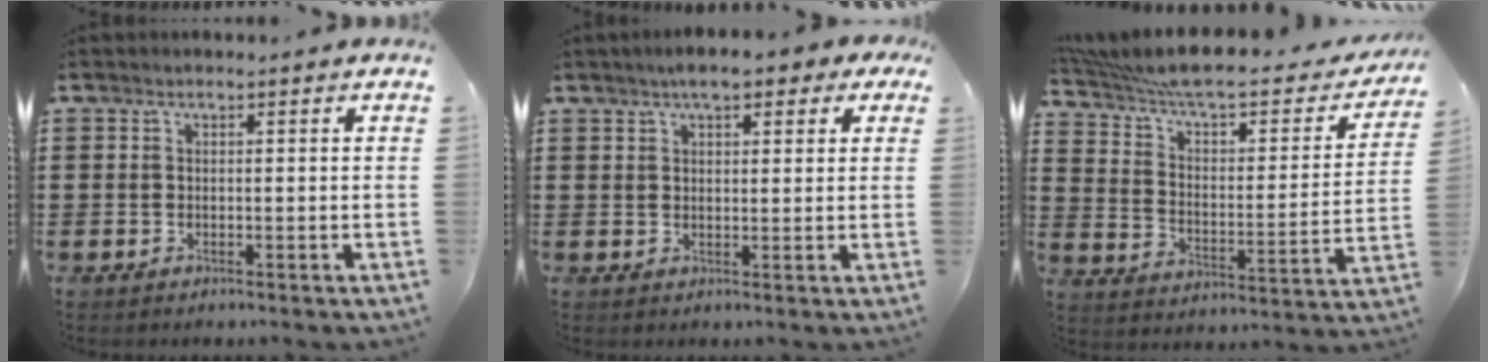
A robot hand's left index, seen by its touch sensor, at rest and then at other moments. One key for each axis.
{"total": 4.6, "fx": 3.2, "fy": 1.6, "fz": 2.9, "tx": -0.057, "ty": 0.006, "tz": 0.054}
{"total": 7.4, "fx": 6.1, "fy": 1.4, "fz": 4.0, "tx": -0.106, "ty": -0.051, "tz": 0.102}